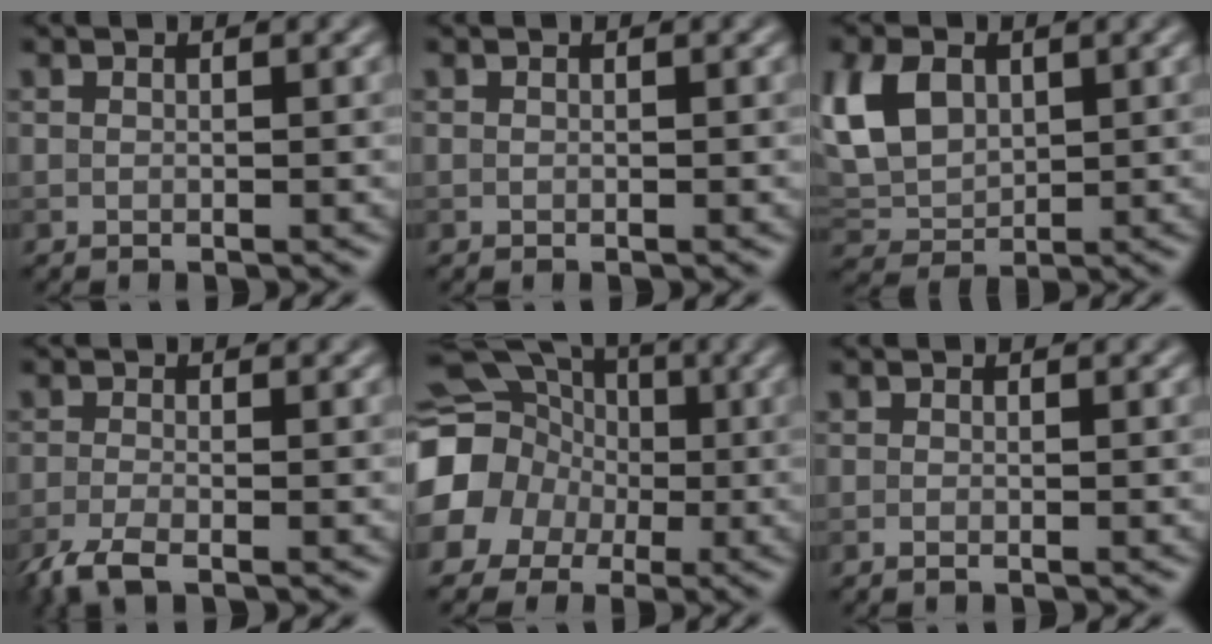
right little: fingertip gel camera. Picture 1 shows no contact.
{"total": 0.0}
{"total": 5.3, "force": [1.4, 3.8, 3.5], "torque": [-0.080, 0.003, 0.028]}
{"total": 3.0, "force": [-2.1, 0.8, 2.1], "torque": [-0.048, -0.010, -0.050]}
{"total": 14.7, "force": [-1.9, 13.7, 4.9], "torque": [-0.130, 0.005, -0.065]}
{"total": 0.6, "force": [-0.3, 0.1, 0.5], "torque": [-0.007, -0.004, -0.006]}